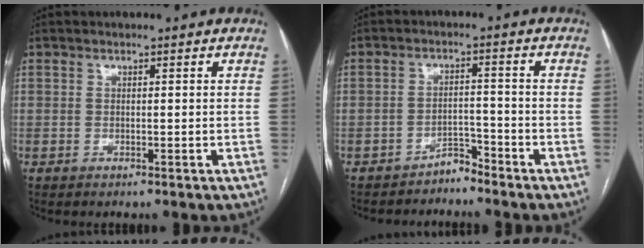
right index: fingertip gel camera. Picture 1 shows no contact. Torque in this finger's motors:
{"motor_torque": [-0.06, 0.08, -0.25, -0.06]}